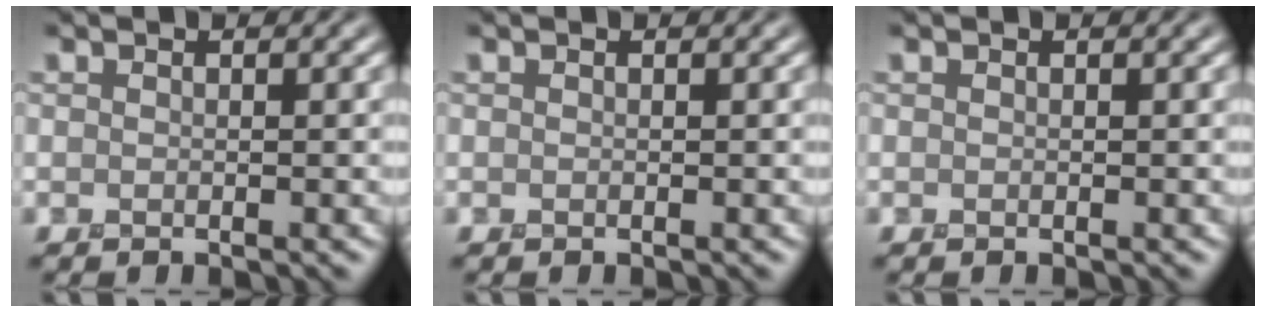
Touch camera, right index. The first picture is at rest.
{"total": 0.0}
{"total": 0.0}